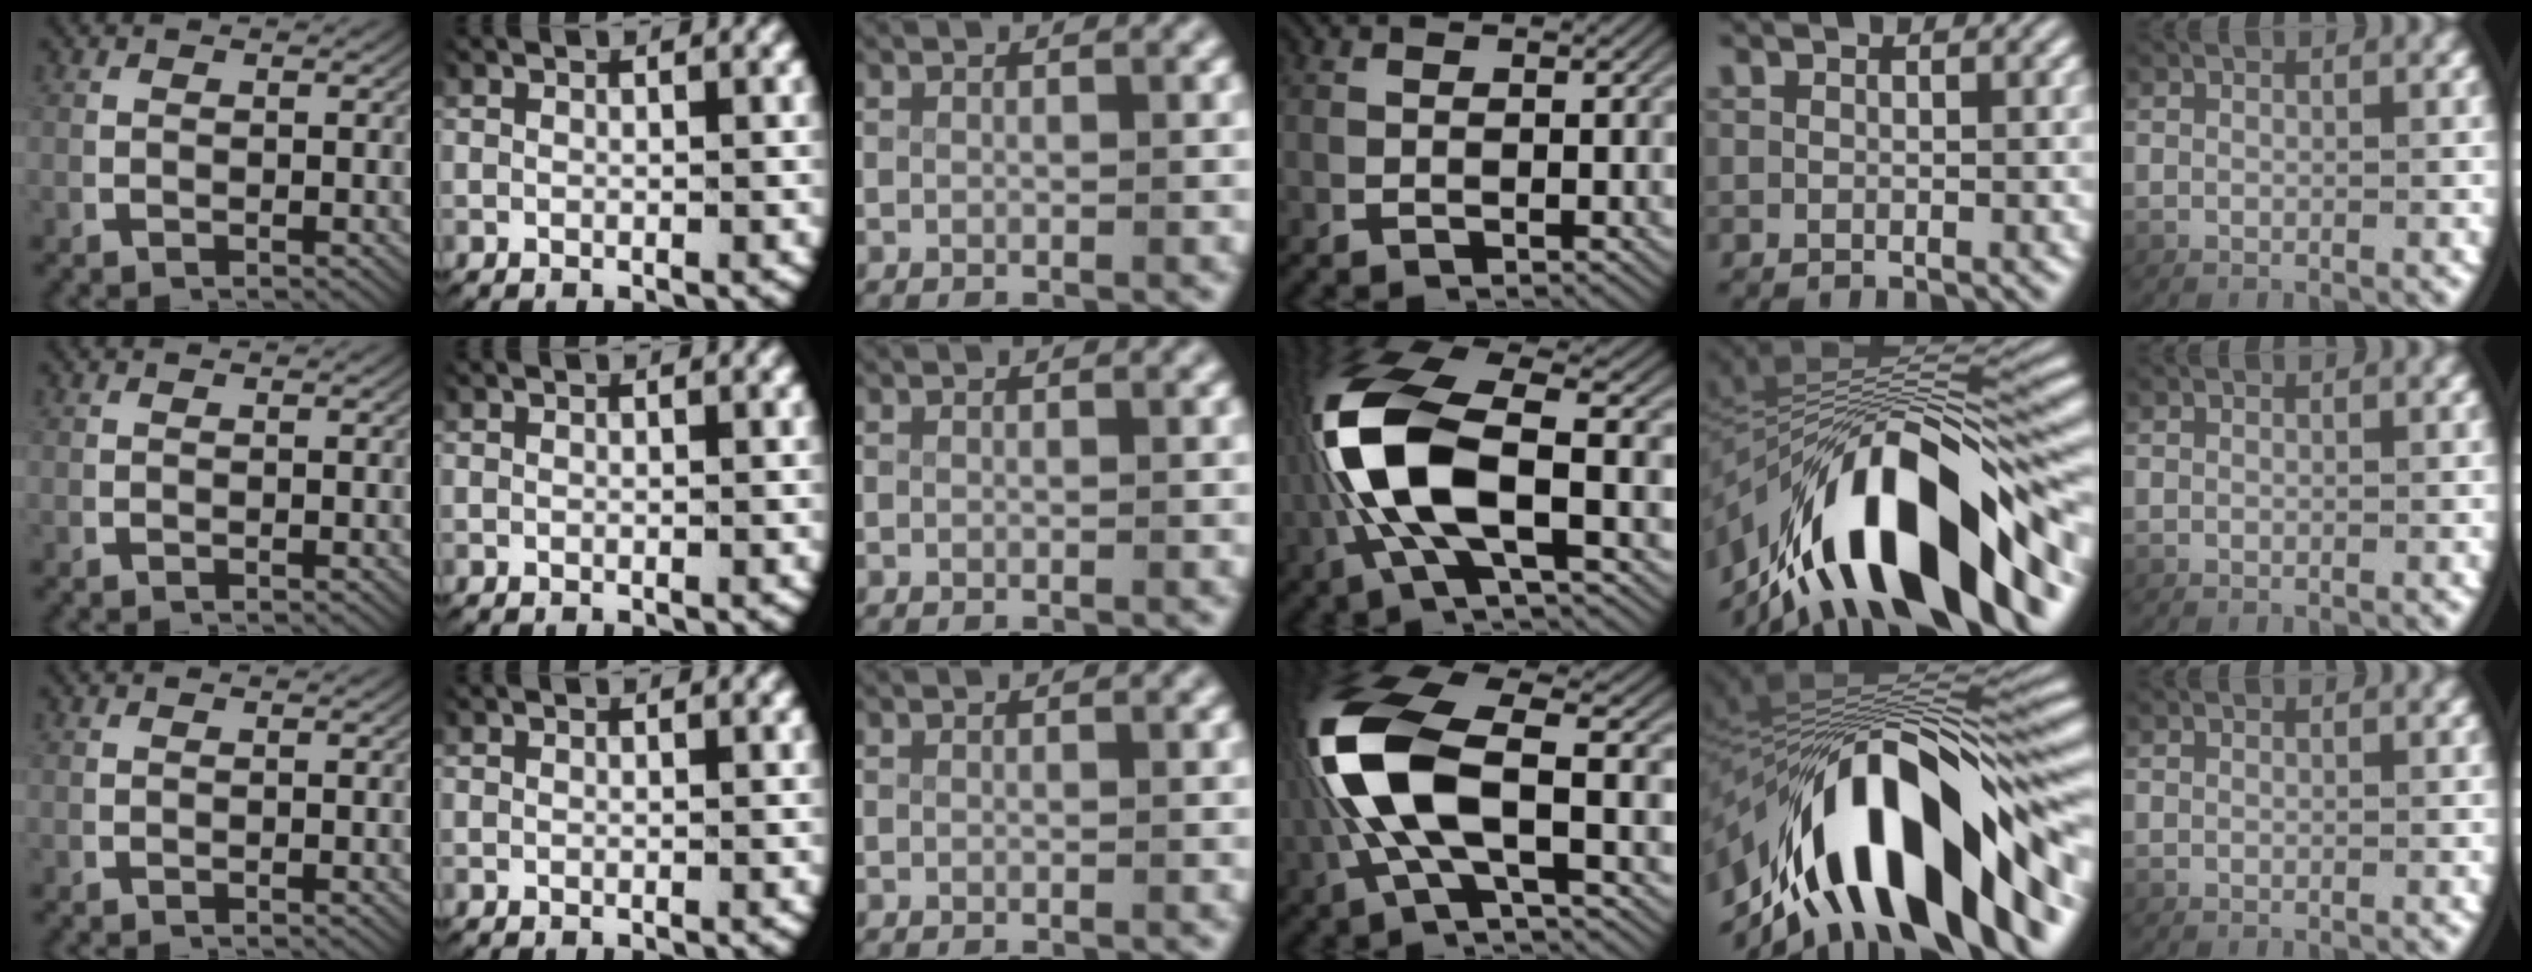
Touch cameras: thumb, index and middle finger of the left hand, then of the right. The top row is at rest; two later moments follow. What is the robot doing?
{"motion": "lift_and_place", "object": "scissors"}